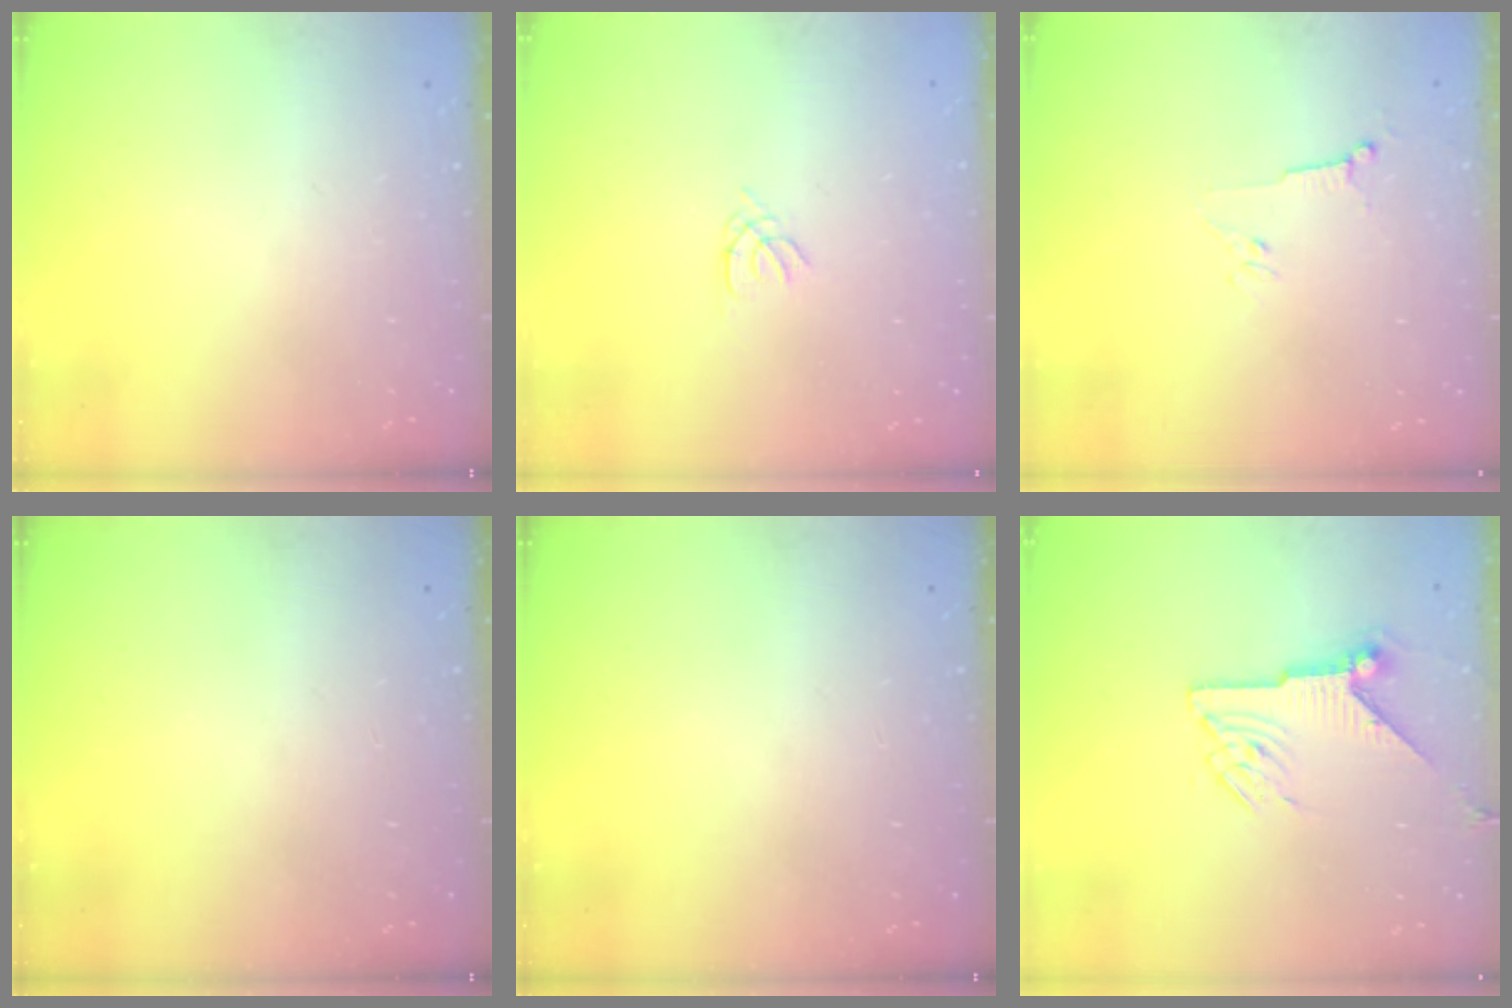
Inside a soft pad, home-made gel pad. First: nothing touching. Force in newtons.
{"total": 1.2, "press": 1.2, "slide": 0.3}
{"total": 3.0, "press": 2.9, "slide": 0.8}
{"total": 0.0}
{"total": 0.0}
{"total": 8.2, "press": 8.2, "slide": 0.2}